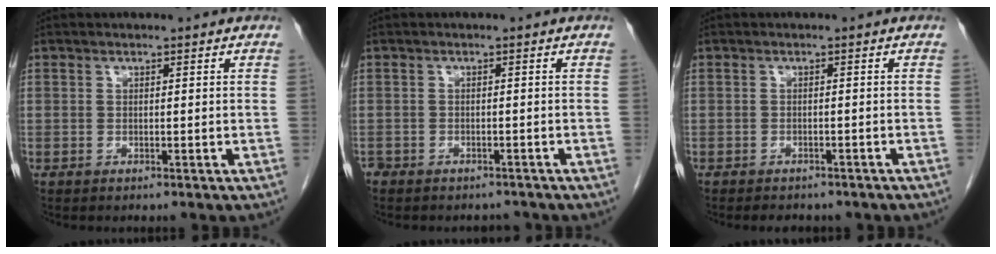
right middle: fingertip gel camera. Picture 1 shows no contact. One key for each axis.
{"total": 4.2, "fx": -3.7, "fy": 1.9, "fz": 0.4, "tx": -0.004, "ty": 0.005, "tz": -0.055}
{"total": 5.7, "fx": -4.8, "fy": 2.3, "fz": 2.1, "tx": -0.027, "ty": -0.001, "tz": -0.047}